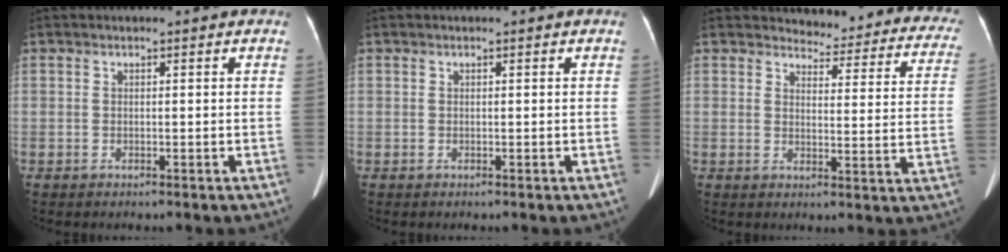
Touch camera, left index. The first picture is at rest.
{"total": 0.0}
{"total": 17.8, "force": [16.8, 4.3, 4.0], "torque": [-0.011, -0.066, 0.160]}